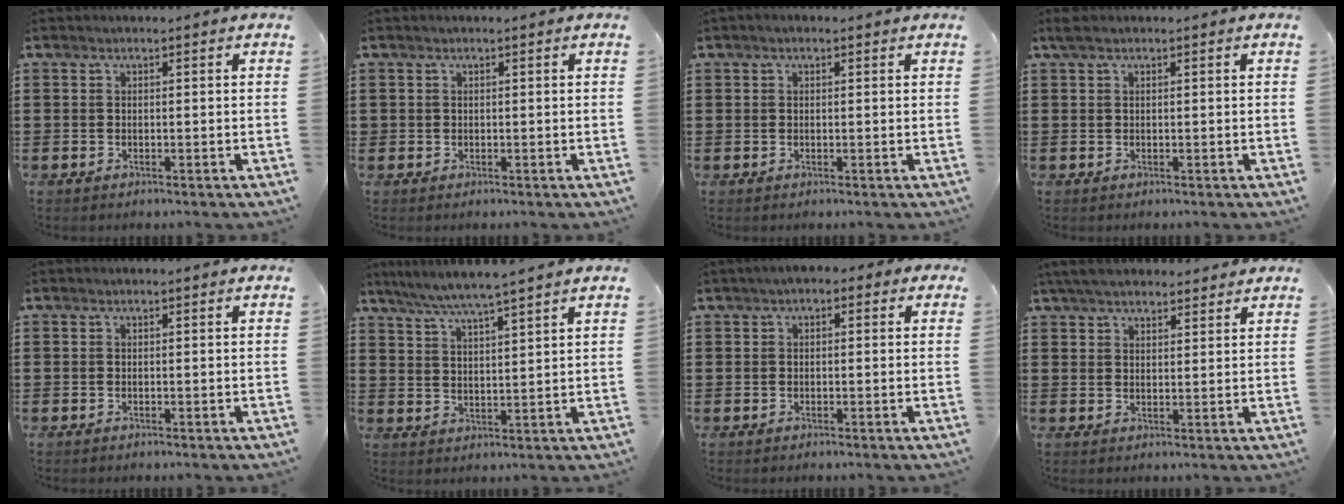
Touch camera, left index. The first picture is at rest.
{"total": 0.6, "force": [0.0, 0.5, 0.1], "torque": [-0.004, 0.004, -0.001]}
{"total": 0.6, "force": [0.2, 0.4, 0.4], "torque": [-0.008, 0.004, 0.003]}
{"total": 0.8, "force": [0.4, 0.3, 0.7], "torque": [-0.014, 0.003, 0.008]}
{"total": 0.0}
{"total": 5.0, "force": [4.4, -0.8, 2.1], "torque": [-0.055, -0.018, 0.078]}
{"total": 1.8, "force": [-0.4, 1.1, 1.4], "torque": [-0.034, 0.004, -0.013]}
{"total": 4.8, "force": [4.4, 1.1, 1.7], "torque": [-0.045, -0.003, 0.083]}